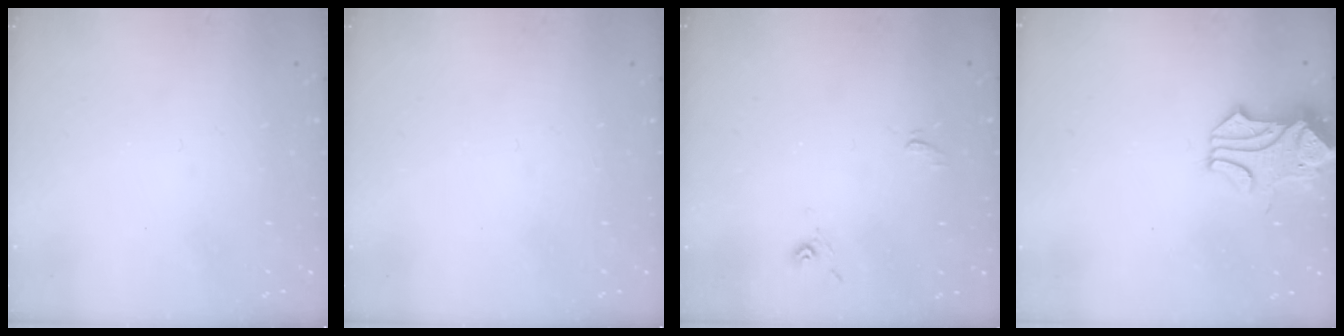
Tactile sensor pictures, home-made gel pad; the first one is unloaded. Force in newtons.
{"total": 0.0}
{"total": 3.8, "press": 3.8, "slide": 0.1}
{"total": 0.9, "press": 0.2, "slide": 0.9}